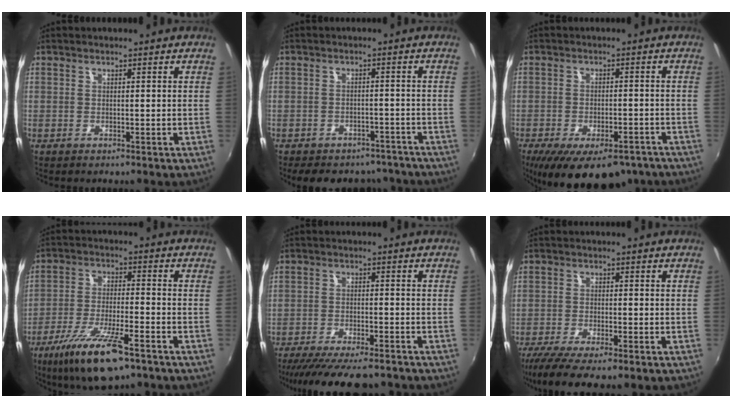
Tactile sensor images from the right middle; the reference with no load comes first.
{"total": 13.7, "force": [-11.3, 6.3, 4.7], "torque": [-0.105, 0.008, -0.134]}
{"total": 17.8, "force": [-12.5, 7.5, 10.3], "torque": [-0.195, -0.034, -0.169]}
{"total": 13.8, "force": [-8.9, 3.5, 9.9], "torque": [-0.207, -0.035, -0.160]}
{"total": 14.7, "force": [-12.5, 2.9, 7.2], "torque": [-0.147, -0.035, -0.187]}
{"total": 9.1, "force": [-6.8, 1.6, 5.9], "torque": [-0.136, -0.039, -0.117]}